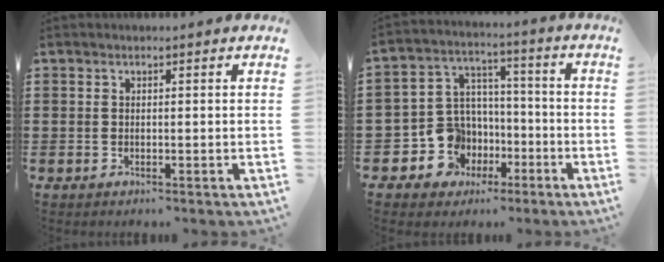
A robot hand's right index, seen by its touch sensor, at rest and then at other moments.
{"total": 9.9, "force": [-3.3, 8.9, 2.7], "torque": [-0.095, 0.014, -0.054]}